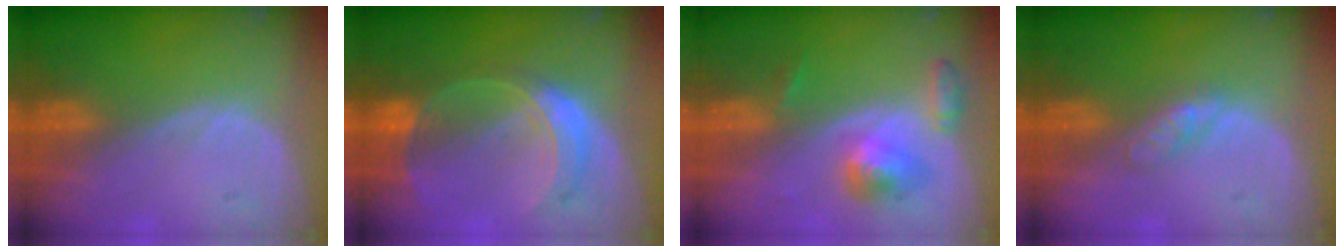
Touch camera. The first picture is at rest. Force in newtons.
{"total": 7.6, "press": 6.6, "slide": 3.7}
{"total": 5.4, "press": 5.0, "slide": 2.2}
{"total": 2.7, "press": 2.7, "slide": 0.3}